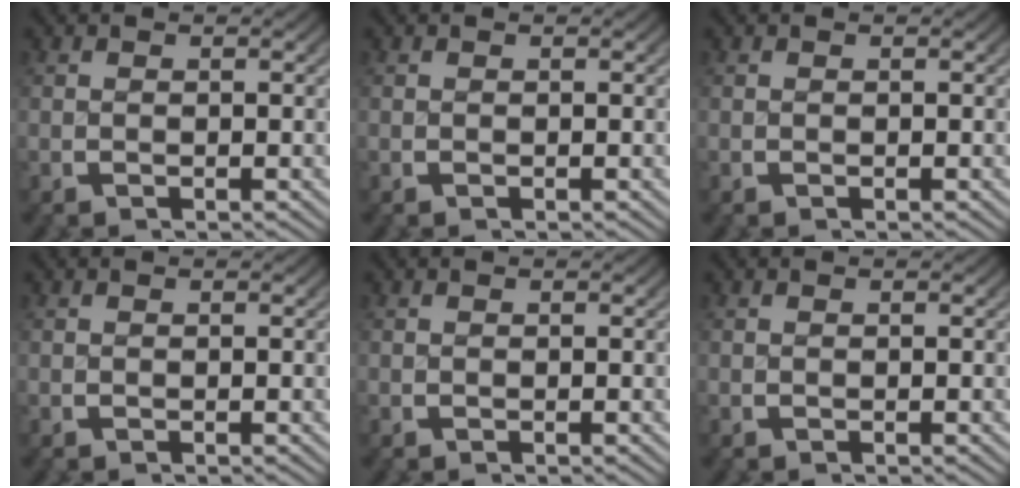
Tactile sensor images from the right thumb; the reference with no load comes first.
{"total": 0.0}
{"total": 0.0}
{"total": 0.0}
{"total": 0.0}
{"total": 0.0}